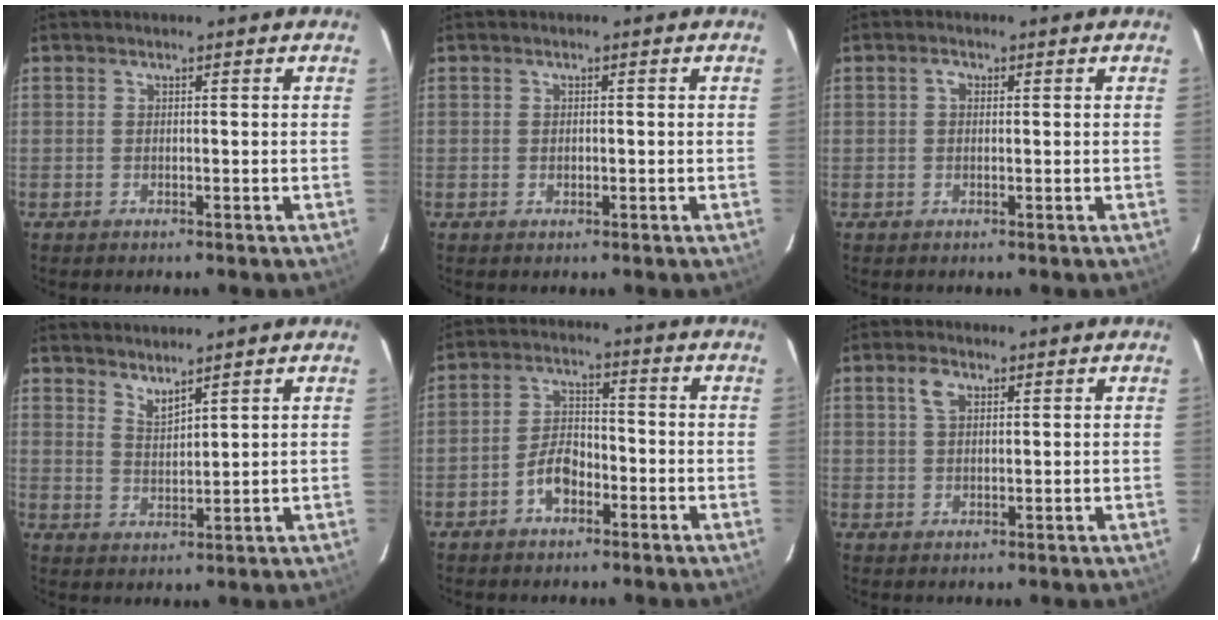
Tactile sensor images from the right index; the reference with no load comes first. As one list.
[{"total": 0.7, "force": [-0.2, 0.6, 0.3], "torque": [-0.004, 0.000, -0.002]}, {"total": 1.2, "force": [0.2, 0.9, 0.7], "torque": [-0.012, 0.007, 0.000]}, {"total": 3.5, "force": [3.1, 0.5, 1.5], "torque": [-0.027, -0.006, 0.055]}, {"total": 5.7, "force": [-3.1, 3.3, 3.5], "torque": [-0.071, 0.017, -0.052]}, {"total": 2.9, "force": [1.3, 1.7, 2.0], "torque": [-0.037, 0.008, 0.023]}]